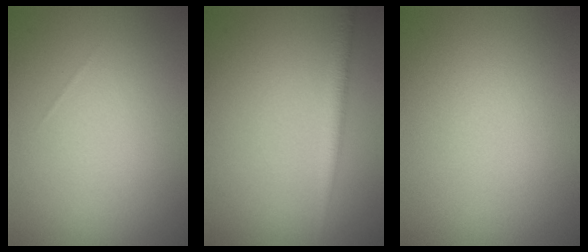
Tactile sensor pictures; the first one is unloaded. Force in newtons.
{"total": 2.1, "press": 2.1, "slide": 0.0}
{"total": 0.0}